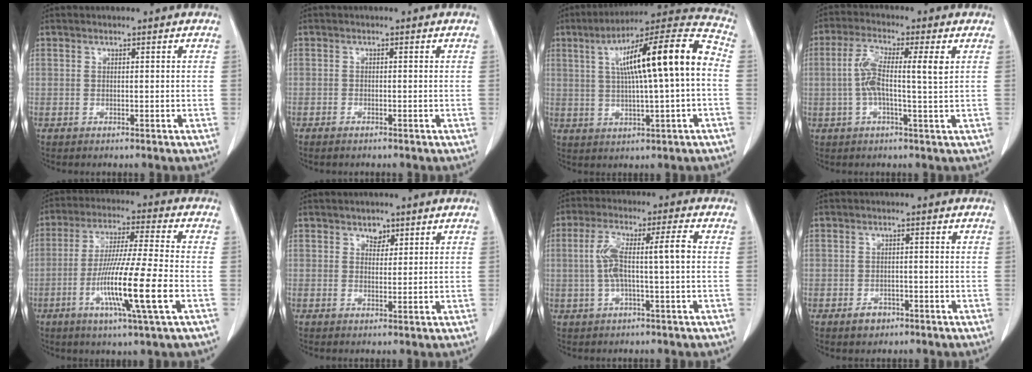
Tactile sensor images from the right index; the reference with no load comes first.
{"total": 1.4, "force": [-0.8, 0.7, 0.9], "torque": [-0.019, 0.000, -0.012]}
{"total": 18.2, "force": [2.0, 2.3, 18.0], "torque": [-0.282, 0.041, 0.029]}
{"total": 8.2, "force": [1.0, 1.4, 8.1], "torque": [-0.164, 0.017, 0.014]}
{"total": 15.0, "force": [-4.5, -0.1, 14.3], "torque": [-0.274, -0.019, -0.084]}
{"total": 3.0, "force": [1.7, 2.1, 1.3], "torque": [-0.021, 0.003, 0.033]}
{"total": 8.9, "force": [0.2, 1.5, 8.8], "torque": [-0.174, 0.028, 0.004]}
{"total": 3.2, "force": [-1.8, 2.3, 1.3], "torque": [-0.017, 0.004, -0.020]}